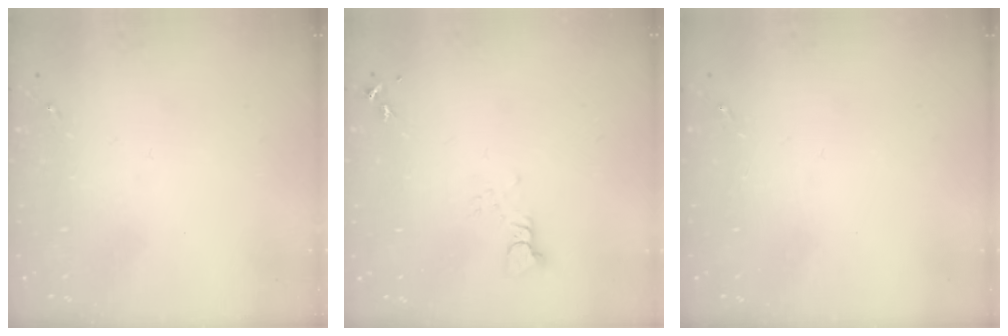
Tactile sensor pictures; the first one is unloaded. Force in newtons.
{"total": 3.4, "press": 3.4, "slide": 0.3}
{"total": 0.0}